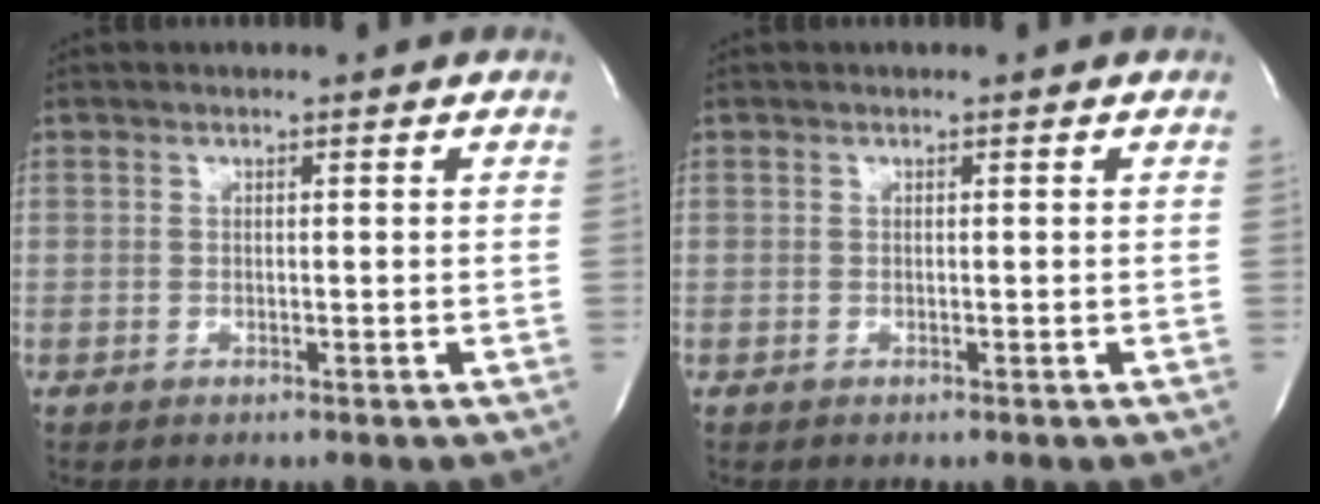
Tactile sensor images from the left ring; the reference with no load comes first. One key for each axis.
{"total": 0.0}